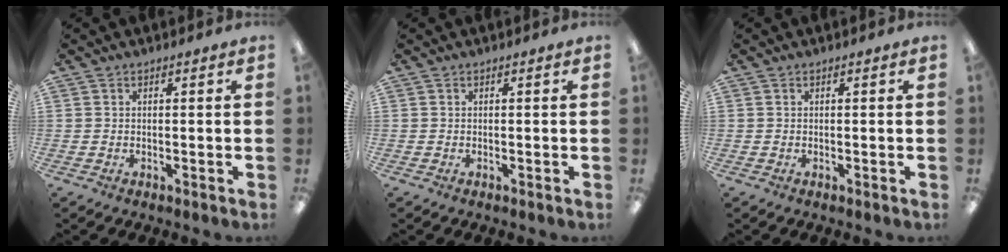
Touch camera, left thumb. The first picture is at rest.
{"total": 0.0}
{"total": 0.0}